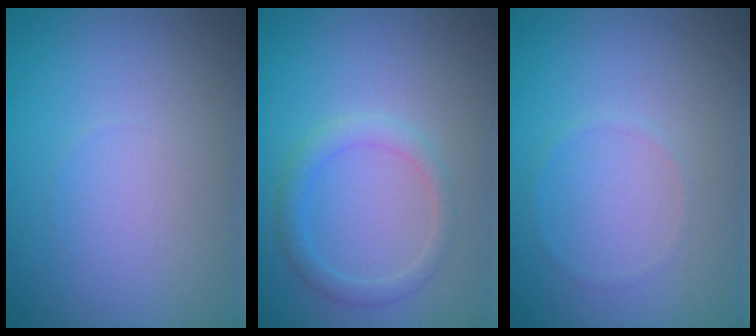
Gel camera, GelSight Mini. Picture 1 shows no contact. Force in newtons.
{"total": 2.0, "press": 2.0, "slide": 0.3}
{"total": 0.5, "press": 0.5, "slide": 0.1}